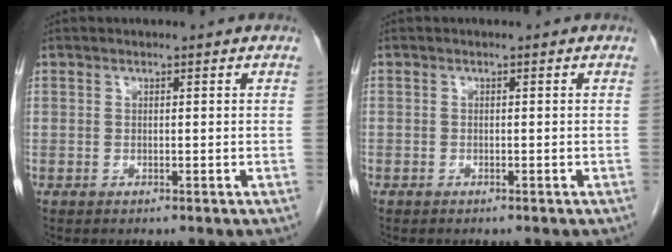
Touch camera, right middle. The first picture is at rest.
{"total": 0.5, "force": [-0.4, 0.3, 0.0], "torque": [-0.002, 0.004, -0.009]}